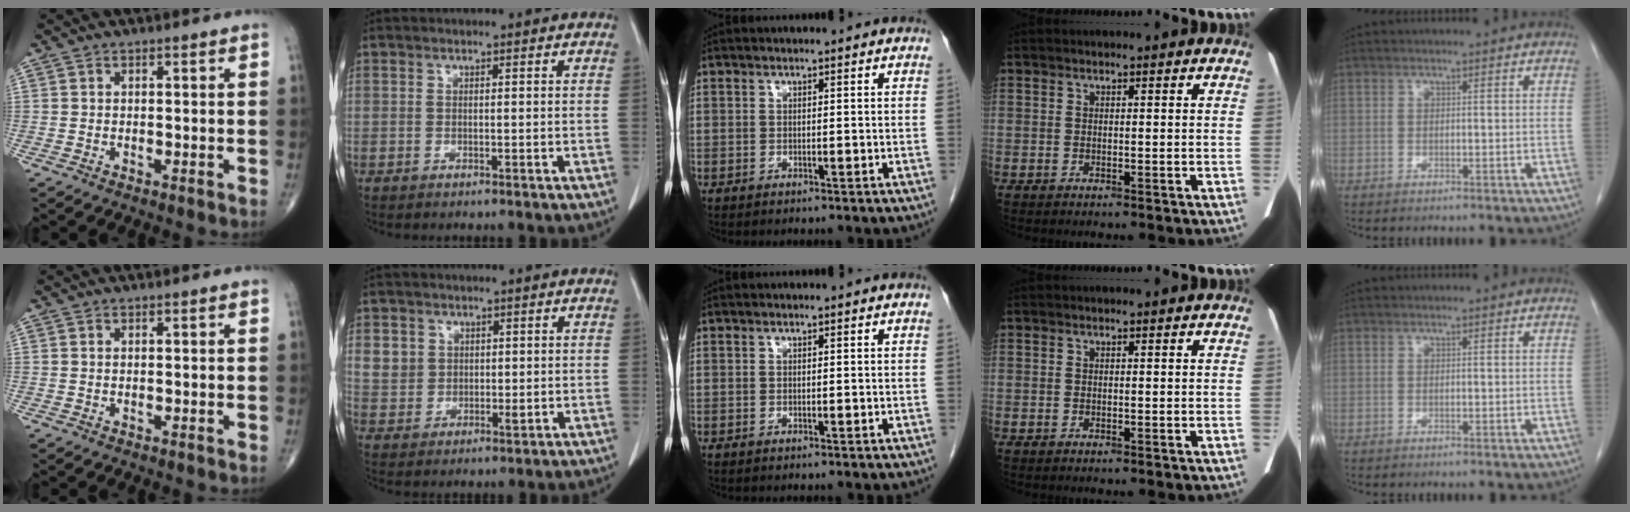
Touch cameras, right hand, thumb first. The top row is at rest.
{"index": {"total": 5.1, "force": [1.9, 4.6, 1.4], "torque": [-0.022, -0.002, 0.041]}}